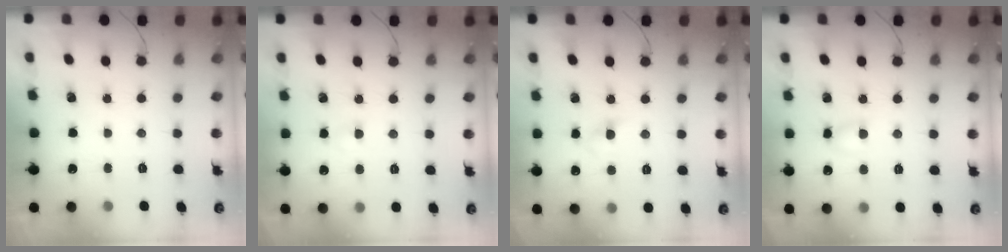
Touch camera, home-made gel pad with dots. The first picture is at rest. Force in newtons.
{"total": 2.2, "press": 2.1, "slide": 0.8}
{"total": 3.4, "press": 3.2, "slide": 1.1}
{"total": 3.9, "press": 3.7, "slide": 1.0}